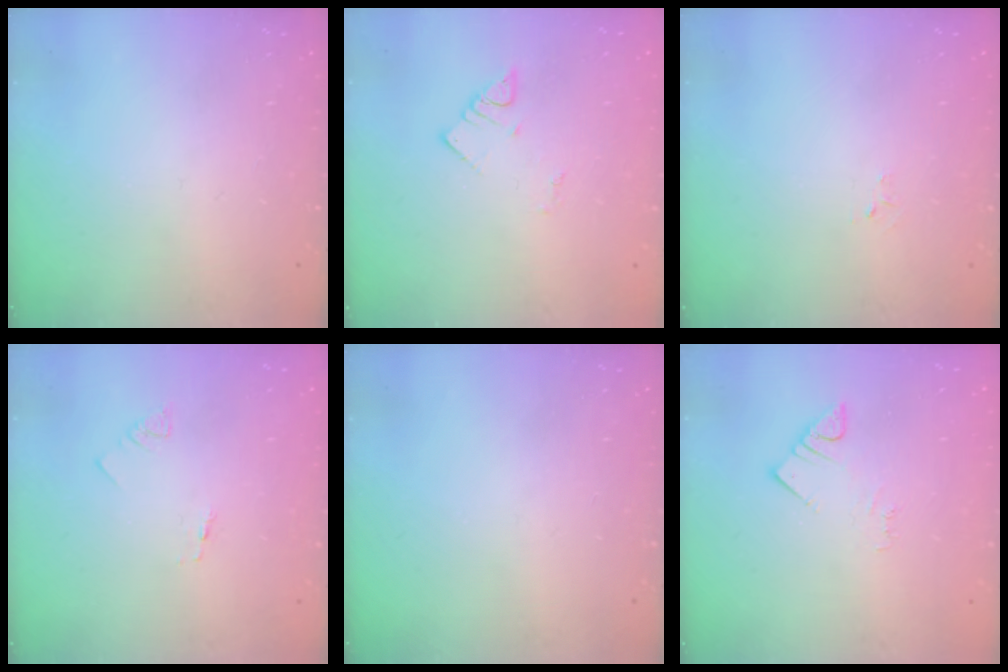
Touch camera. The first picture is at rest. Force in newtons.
{"total": 2.7, "press": 2.7, "slide": 0.4}
{"total": 2.6, "press": 2.6, "slide": 0.4}
{"total": 1.3, "press": 1.2, "slide": 0.1}
{"total": 0.0}
{"total": 2.8, "press": 2.8, "slide": 0.2}